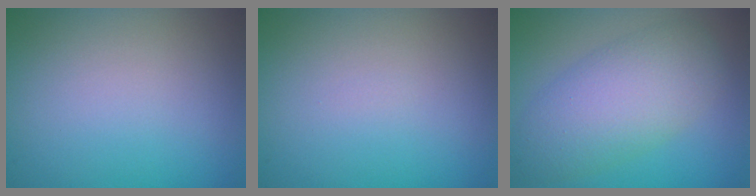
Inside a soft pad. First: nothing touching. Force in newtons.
{"total": 0.0}
{"total": 6.4, "press": 6.4, "slide": 0.2}